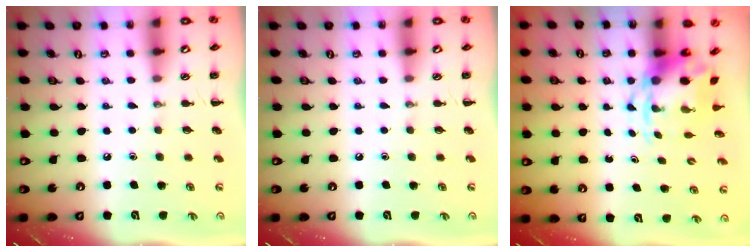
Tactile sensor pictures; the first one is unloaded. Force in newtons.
{"total": 0.0}
{"total": 3.7, "press": 3.6, "slide": 0.8}